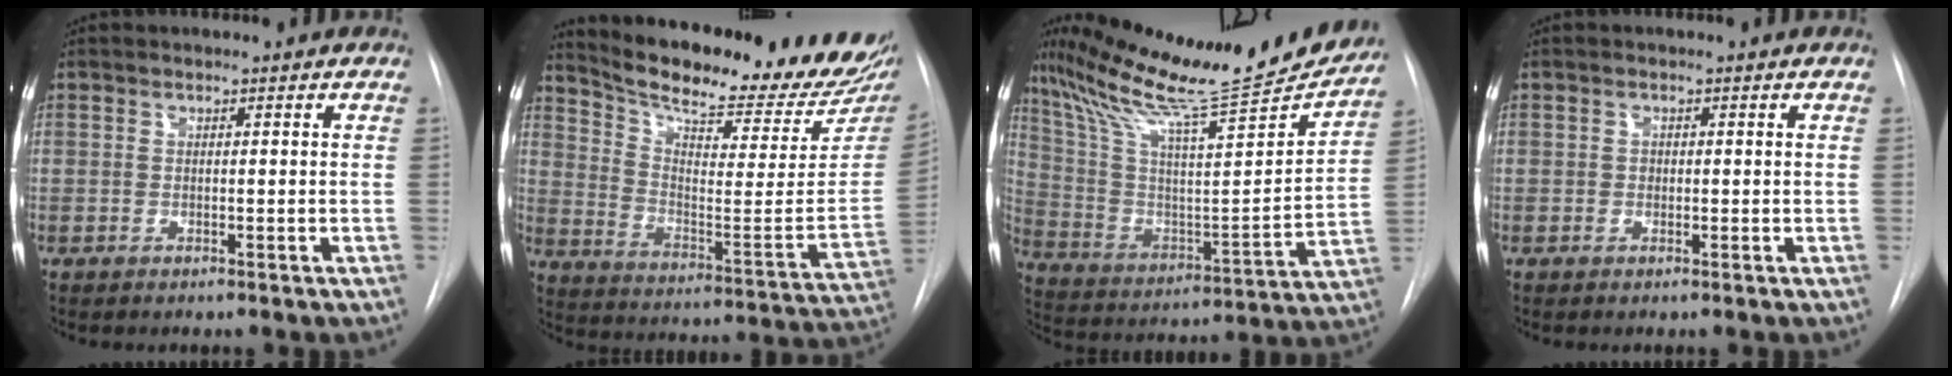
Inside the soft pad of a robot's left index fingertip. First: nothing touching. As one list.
[{"total": 26.7, "force": [23.4, 5.2, 11.9], "torque": [-0.191, -0.072, 0.312]}, {"total": 28.3, "force": [24.6, 2.4, 13.9], "torque": [-0.243, -0.045, 0.366]}, {"total": 0.7, "force": [-0.1, 0.6, 0.3], "torque": [-0.002, 0.002, -0.002]}]